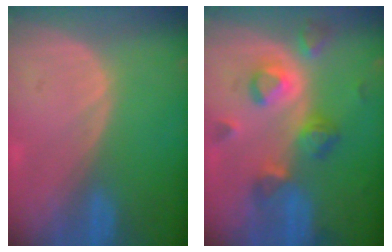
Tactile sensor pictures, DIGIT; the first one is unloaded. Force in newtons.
{"total": 7.4, "press": 7.3, "slide": 1.1}